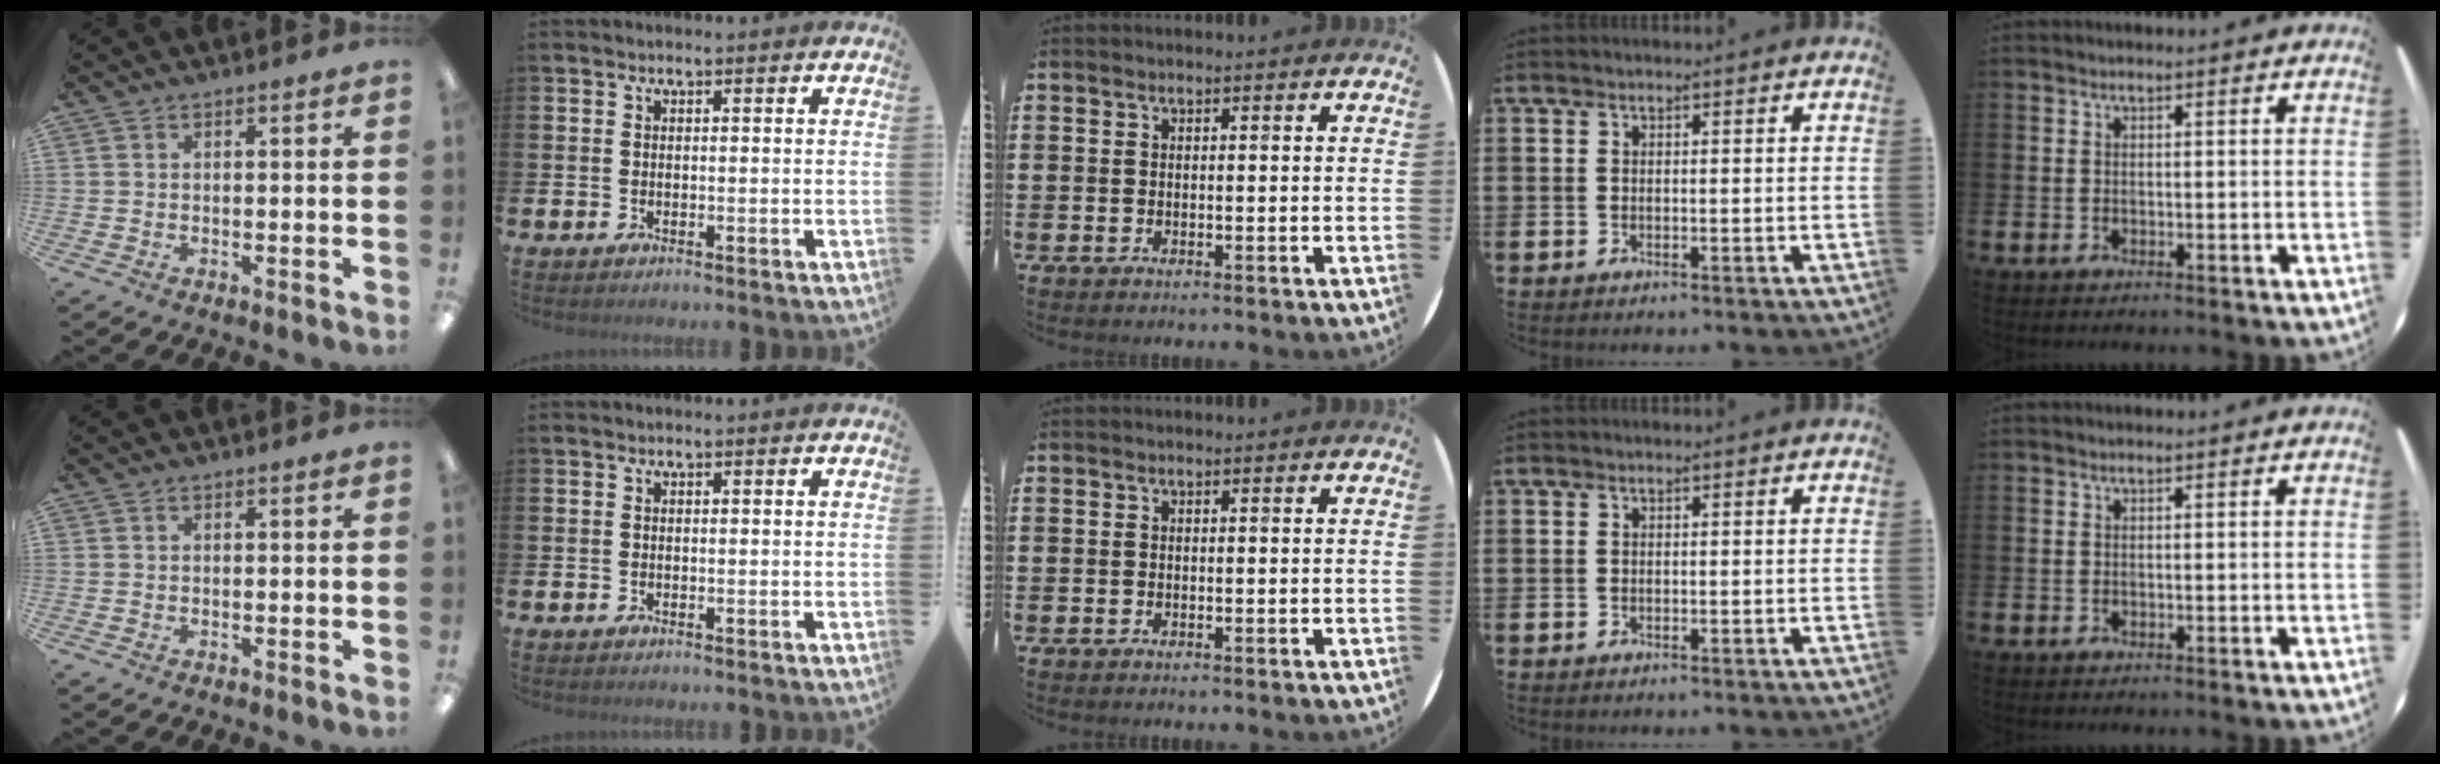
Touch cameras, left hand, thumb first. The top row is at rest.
{}